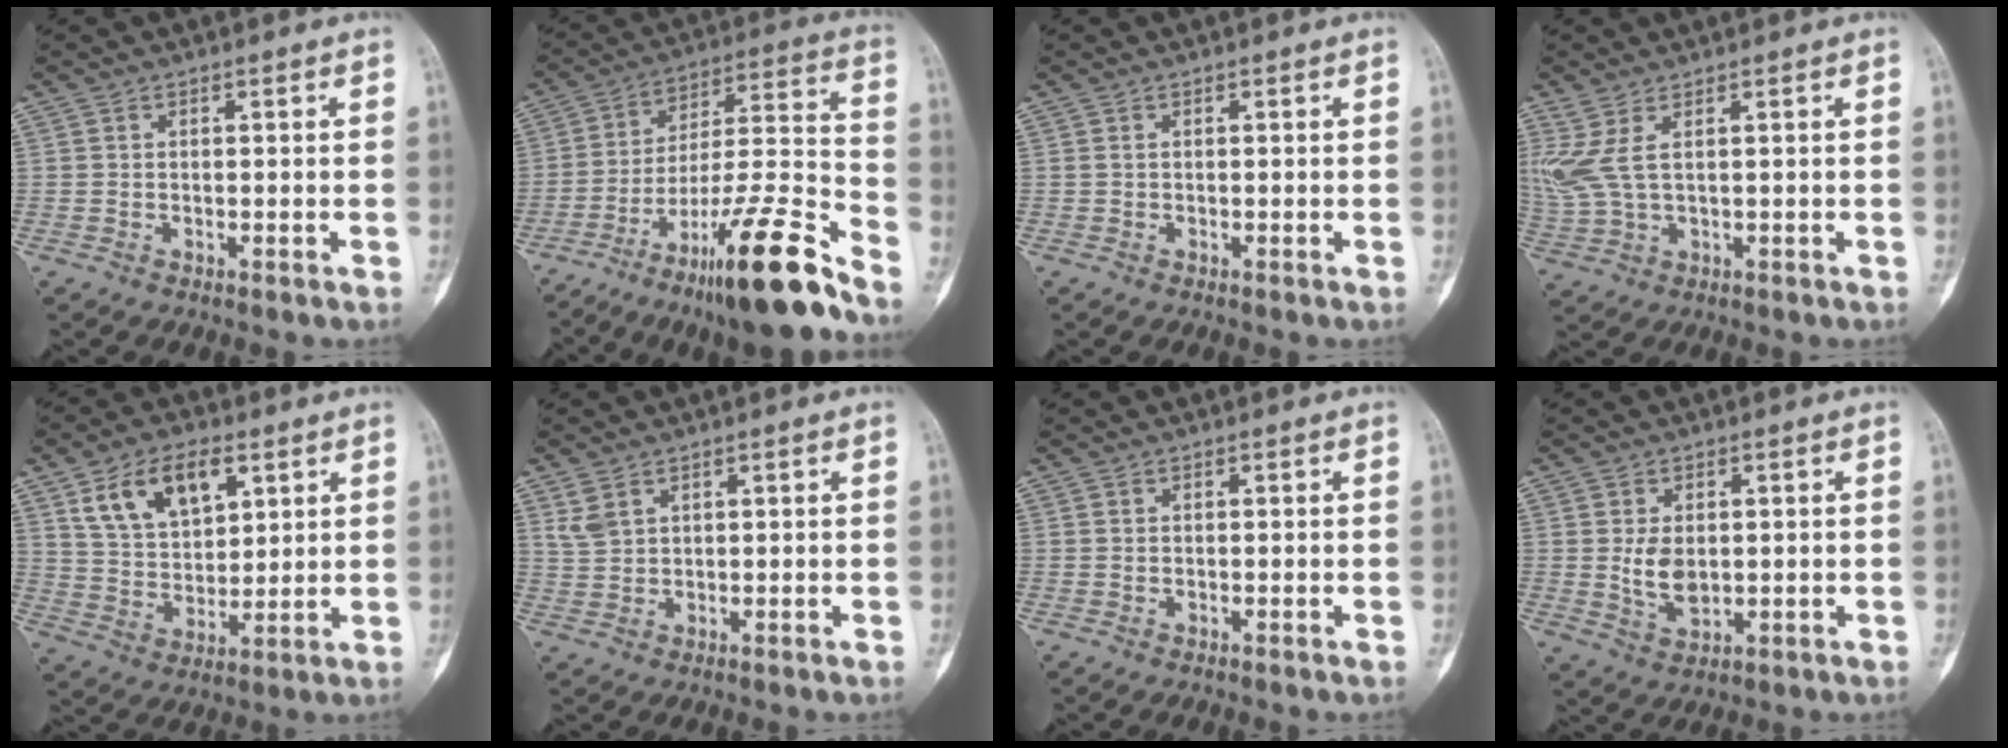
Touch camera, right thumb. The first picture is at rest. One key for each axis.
{"total": 20.7, "fx": -14.8, "fy": 2.0, "fz": 14.4, "tx": -0.230, "ty": 0.085, "tz": -0.244}
{"total": 0.0}
{"total": 6.1, "fx": 2.0, "fy": 2.2, "fz": 5.3, "tx": -0.152, "ty": 0.002, "tz": 0.053}
{"total": 12.9, "fx": 6.2, "fy": 7.4, "fz": 8.5, "tx": -0.121, "ty": -0.021, "tz": 0.121}
{"total": 2.8, "fx": 1.5, "fy": 1.7, "fz": 1.6, "tx": -0.031, "ty": 0.001, "tz": 0.042}
{"total": 0.0}
{"total": 5.4, "fx": 0.2, "fy": 3.4, "fz": 4.3, "tx": -0.069, "ty": -0.010, "tz": 0.013}